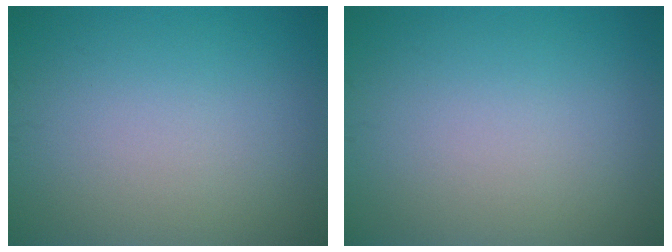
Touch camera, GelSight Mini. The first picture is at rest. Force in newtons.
{"total": 0.0}